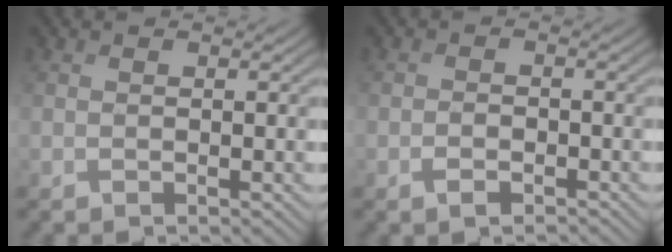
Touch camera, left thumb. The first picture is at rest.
{"total": 2.0, "force": [-1.2, 1.1, 1.1], "torque": [-0.020, 0.000, -0.023]}